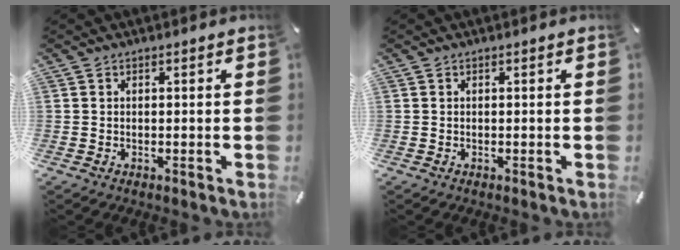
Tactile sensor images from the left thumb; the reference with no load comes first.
{"total": 0.0}